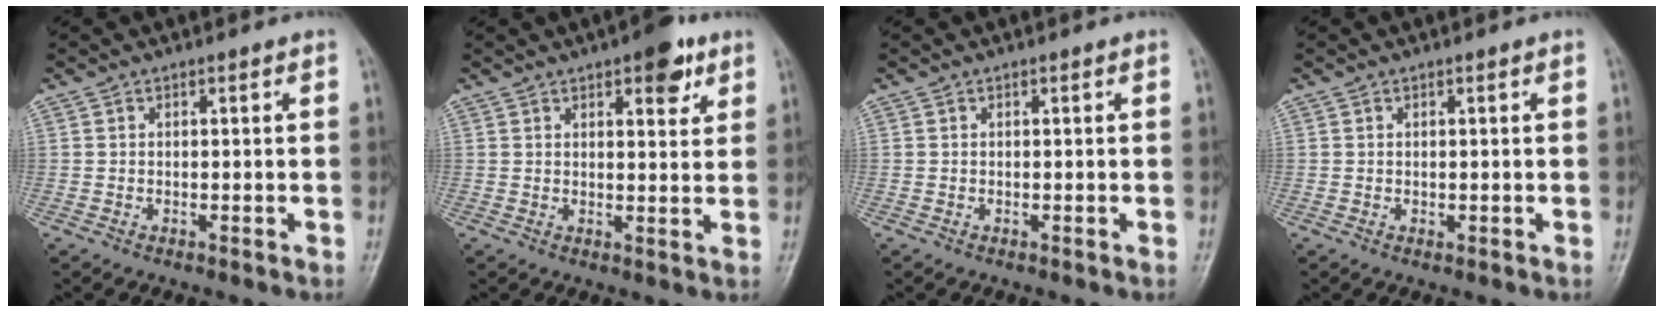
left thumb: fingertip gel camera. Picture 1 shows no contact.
{"total": 6.8, "force": [3.8, 2.7, 4.9], "torque": [-0.044, -0.015, 0.044]}
{"total": 0.0}
{"total": 0.7, "force": [0.4, 0.4, 0.4], "torque": [-0.001, -0.002, 0.005]}